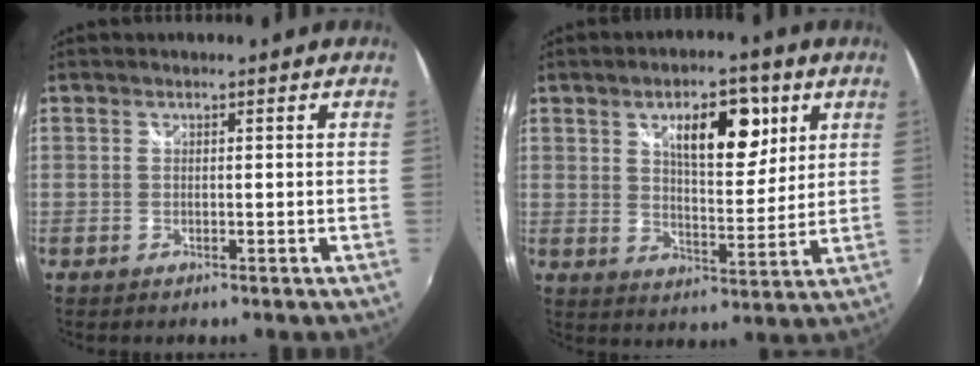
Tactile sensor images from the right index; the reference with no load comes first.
{"total": 11.4, "force": [5.1, 5.0, 8.9], "torque": [-0.129, 0.006, 0.079]}